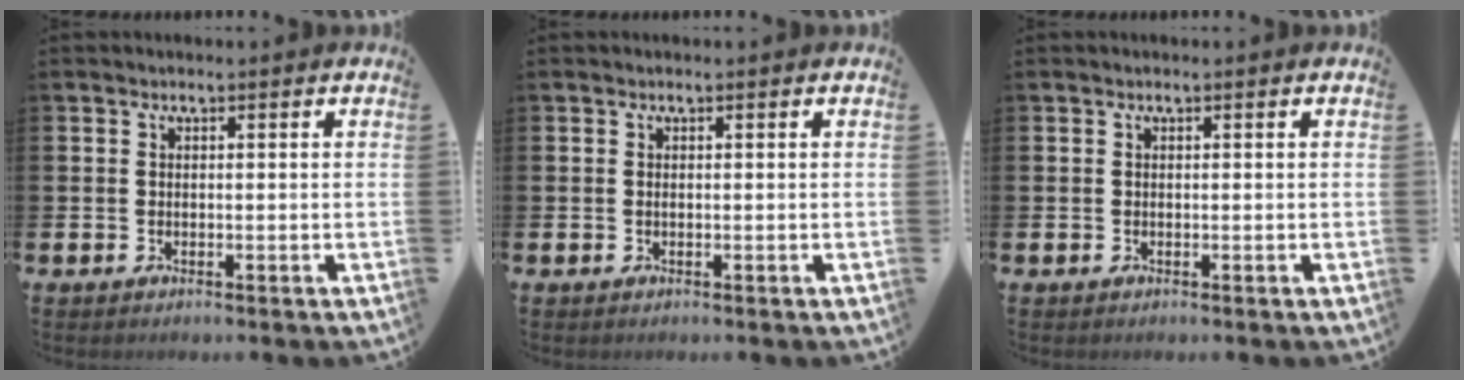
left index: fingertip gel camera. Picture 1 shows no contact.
{"total": 0.0}
{"total": 0.0}